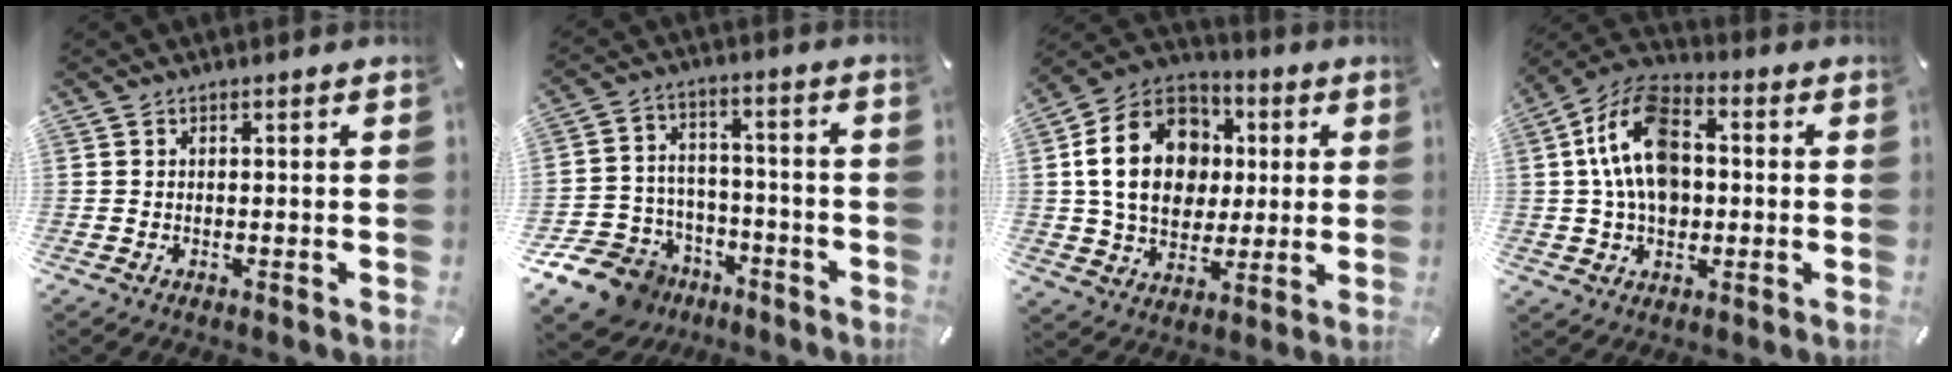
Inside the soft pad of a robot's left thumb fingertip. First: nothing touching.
{"total": 13.2, "force": [-8.2, 9.6, 3.6], "torque": [-0.073, 0.057, -0.140]}
{"total": 19.3, "force": [2.4, 15.5, 11.2], "torque": [-0.210, 0.009, 0.044]}
{"total": 14.6, "force": [1.0, 10.3, 10.4], "torque": [-0.230, 0.012, 0.018]}